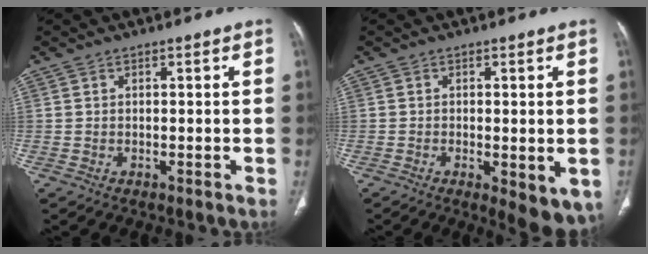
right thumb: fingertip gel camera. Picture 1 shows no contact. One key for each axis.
{"total": 7.8, "fx": -2.4, "fy": 3.0, "fz": 6.8, "tx": -0.087, "ty": -0.016, "tz": -0.030}